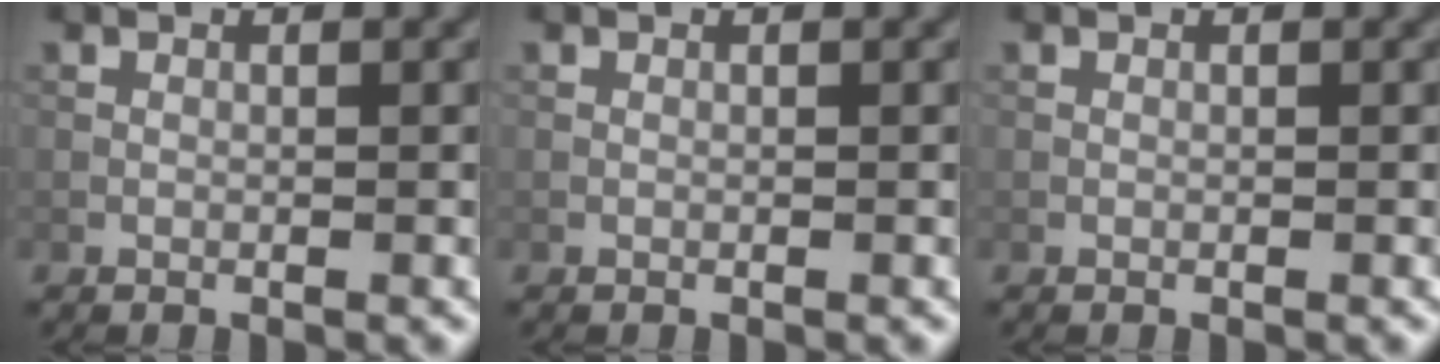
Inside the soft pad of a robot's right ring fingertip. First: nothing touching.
{"total": 0.0}
{"total": 0.0}